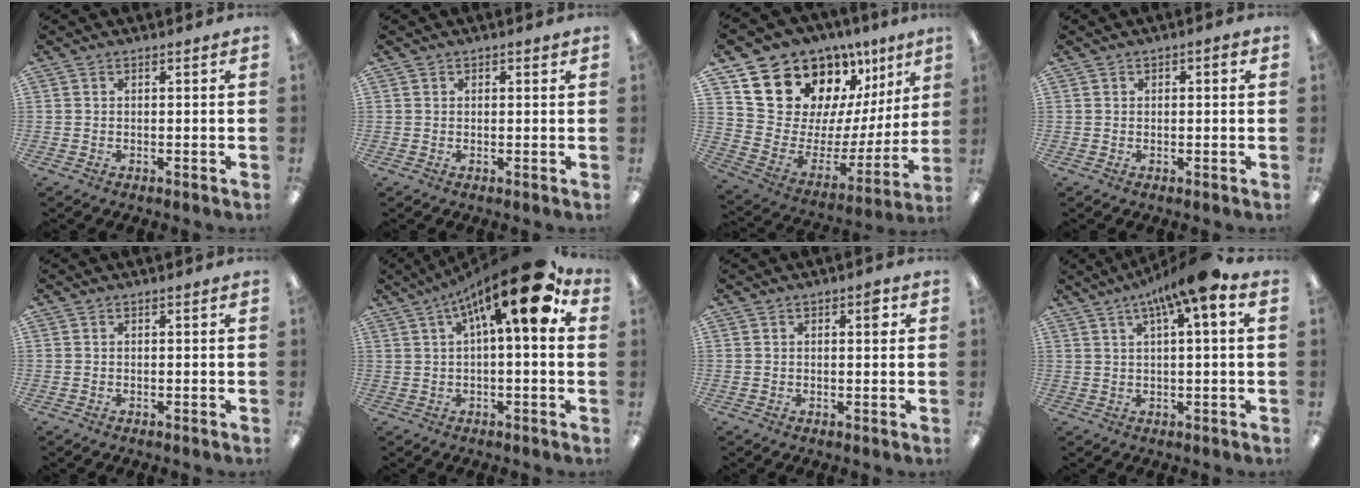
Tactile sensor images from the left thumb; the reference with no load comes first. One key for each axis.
{"total": 0.7, "fx": 0.5, "fy": 0.5, "fz": 0.2, "tx": -0.004, "ty": 0.003, "tz": 0.008}
{"total": 18.6, "fx": 14.5, "fy": 10.0, "fz": 5.9, "tx": -0.093, "ty": -0.118, "tz": 0.272}
{"total": 1.1, "fx": 0.3, "fy": 0.7, "fz": 0.7, "tx": -0.013, "ty": 0.003, "tz": 0.005}
{"total": 0.0}
{"total": 18.2, "fx": 8.5, "fy": 4.9, "fz": 15.4, "tx": -0.230, "ty": -0.043, "tz": 0.128}
{"total": 3.1, "fx": 1.1, "fy": 1.3, "fz": 2.6, "tx": -0.022, "ty": -0.006, "tz": 0.009}
{"total": 9.9, "fx": 5.0, "fy": 1.7, "fz": 8.4, "tx": -0.148, "ty": -0.015, "tz": 0.084}